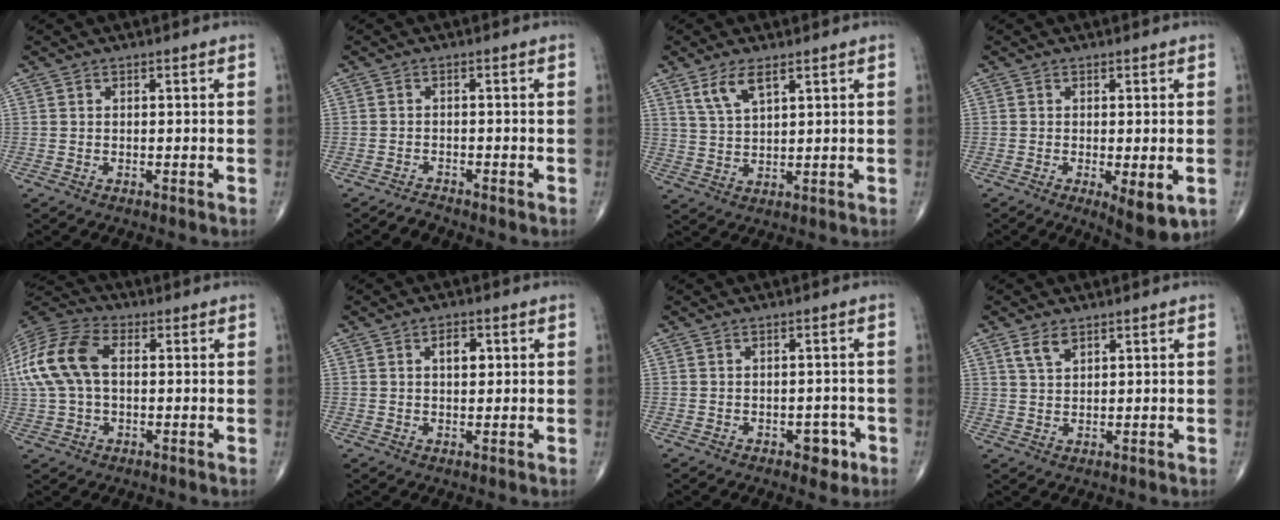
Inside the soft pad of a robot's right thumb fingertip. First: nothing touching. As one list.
[{"total": 1.4, "force": [-1.4, 0.1, -0.1], "torque": [-0.001, 0.002, -0.026]}, {"total": 5.6, "force": [3.4, 2.0, 4.0], "torque": [-0.079, -0.014, 0.072]}, {"total": 6.6, "force": [-1.8, 2.0, 6.0], "torque": [-0.088, -0.020, -0.022]}, {"total": 17.1, "force": [2.1, 10.6, 13.2], "torque": [-0.311, 0.028, 0.035]}, {"total": 3.5, "force": [1.0, 2.1, 2.7], "torque": [-0.028, -0.004, 0.013]}, {"total": 3.3, "force": [-1.6, 2.0, 2.0], "torque": [-0.004, 0.010, -0.020]}, {"total": 3.4, "force": [2.2, 1.6, 2.1], "torque": [-0.038, -0.006, 0.047]}]